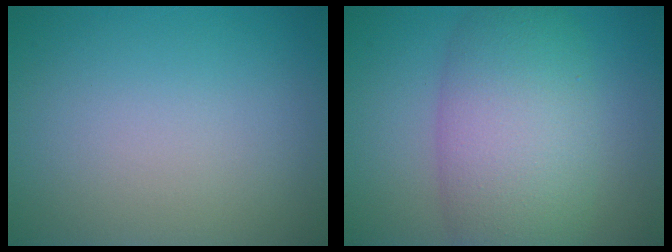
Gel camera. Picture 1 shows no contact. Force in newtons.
{"total": 8.9, "press": 8.9, "slide": 0.4}